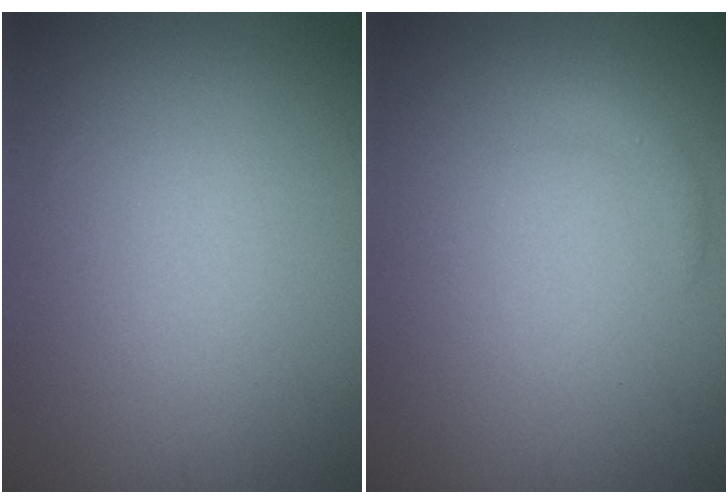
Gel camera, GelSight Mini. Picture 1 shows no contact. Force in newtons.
{"total": 1.0, "press": 1.0, "slide": 0.1}